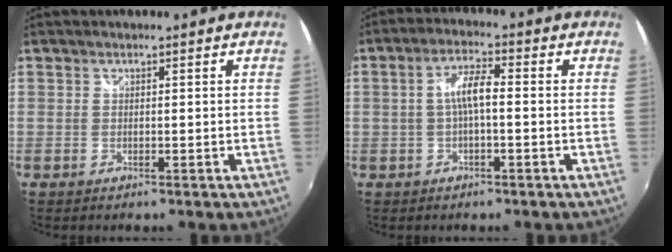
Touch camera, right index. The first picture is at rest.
{"total": 4.8, "force": [-0.6, 1.0, 4.7], "torque": [-0.091, 0.012, -0.009]}